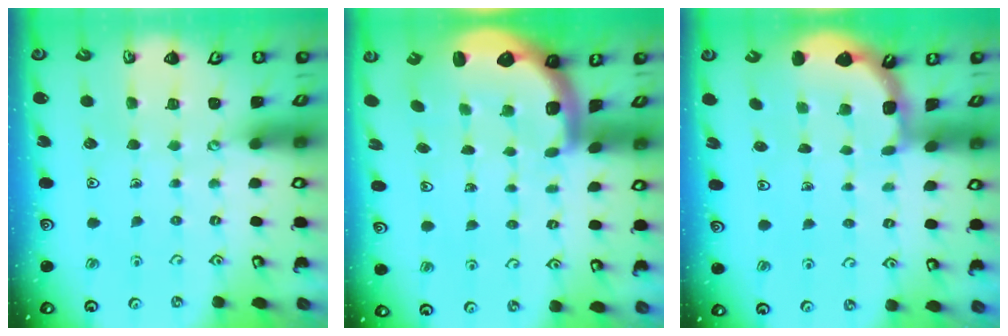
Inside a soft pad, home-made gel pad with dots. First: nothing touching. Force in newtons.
{"total": 2.9, "press": 2.6, "slide": 1.4}
{"total": 2.0, "press": 2.0, "slide": 0.2}